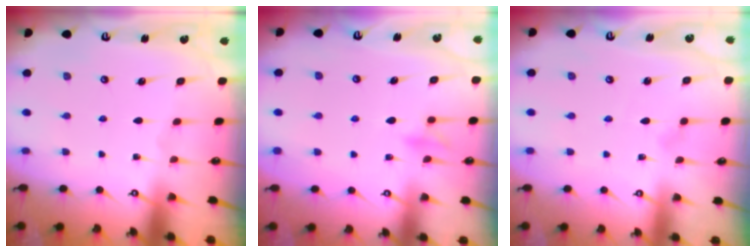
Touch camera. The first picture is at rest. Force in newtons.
{"total": 9.0, "press": 9.0, "slide": 0.3}
{"total": 3.2, "press": 3.2, "slide": 0.1}